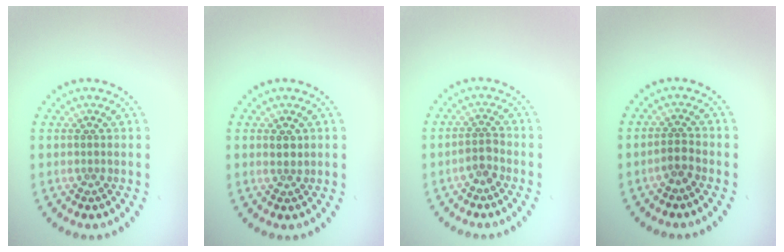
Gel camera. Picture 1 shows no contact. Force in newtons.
{"total": 1.0, "press": 0.9, "slide": 0.5}
{"total": 1.6, "press": 1.2, "slide": 1.0}
{"total": 1.4, "press": 1.2, "slide": 0.8}